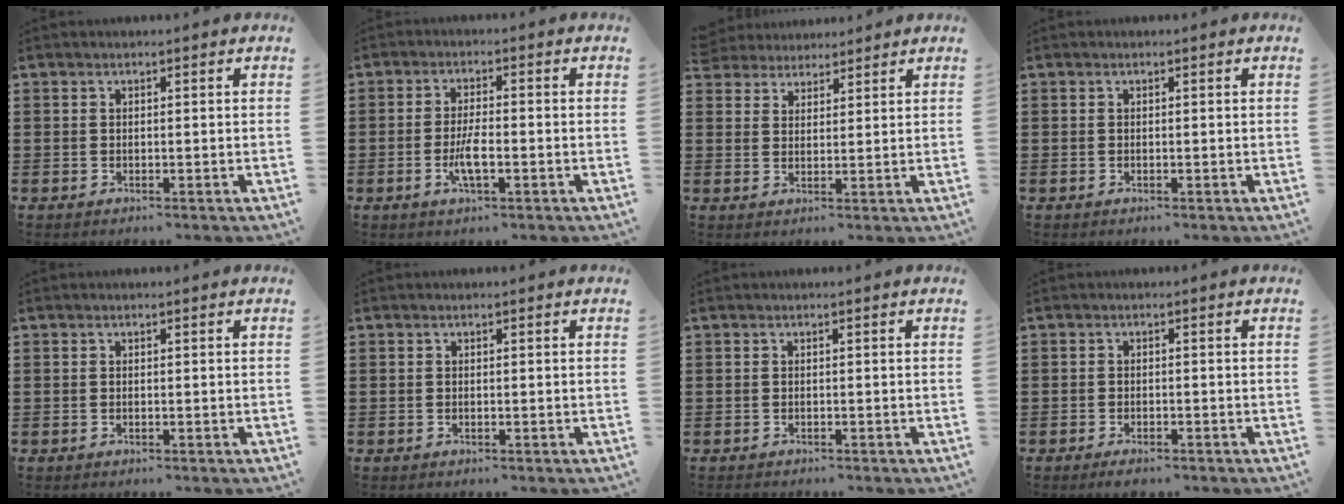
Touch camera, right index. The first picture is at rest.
{"total": 4.5, "force": [-1.5, 1.1, 4.1], "torque": [-0.089, -0.005, -0.032]}
{"total": 3.4, "force": [3.0, 1.3, -0.7], "torque": [0.000, 0.001, 0.060]}
{"total": 0.0}
{"total": 0.0}
{"total": 0.0}
{"total": 0.5, "force": [-0.4, 0.2, -0.2], "torque": [0.003, 0.004, -0.011]}
{"total": 1.3, "force": [-1.3, 0.3, 0.3], "torque": [-0.010, 0.000, -0.025]}